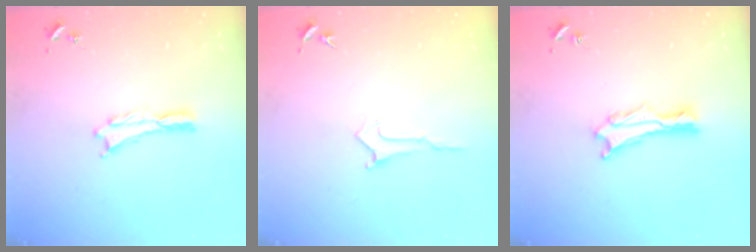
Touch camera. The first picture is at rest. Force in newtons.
{"total": 0.0}
{"total": 1.1, "press": 1.1, "slide": 0.2}